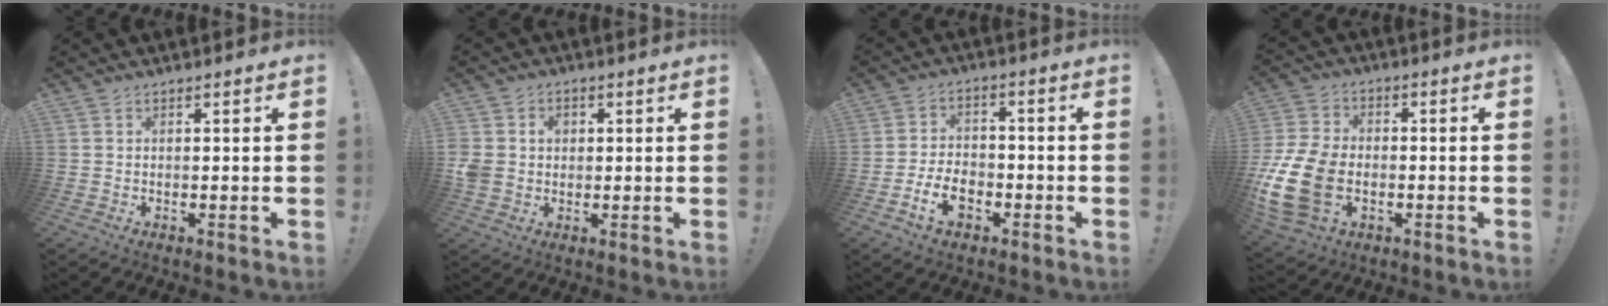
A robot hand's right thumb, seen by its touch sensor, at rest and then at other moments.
{"total": 5.9, "force": [0.1, 5.3, 2.5], "torque": [-0.057, 0.006, 0.002]}
{"total": 9.1, "force": [-4.7, 5.8, 5.2], "torque": [-0.091, 0.023, -0.082]}
{"total": 18.5, "force": [-4.6, 13.0, 12.4], "torque": [-0.246, 0.031, -0.070]}